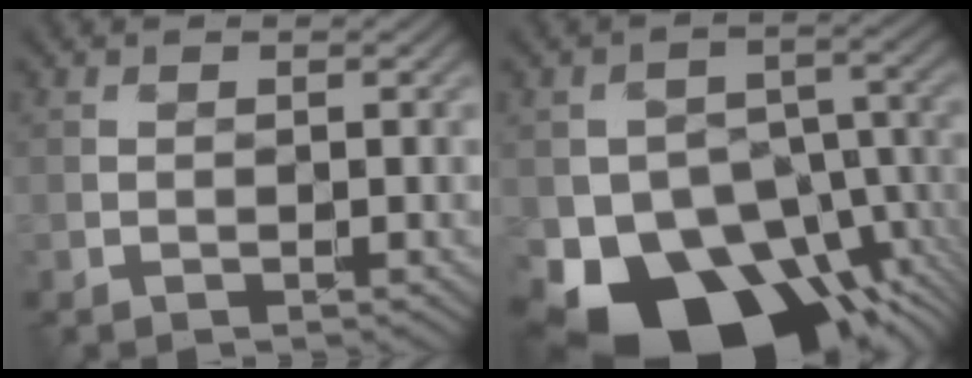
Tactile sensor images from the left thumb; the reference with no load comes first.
{"total": 16.8, "force": [-9.0, 10.9, 9.2], "torque": [-0.153, -0.032, -0.138]}